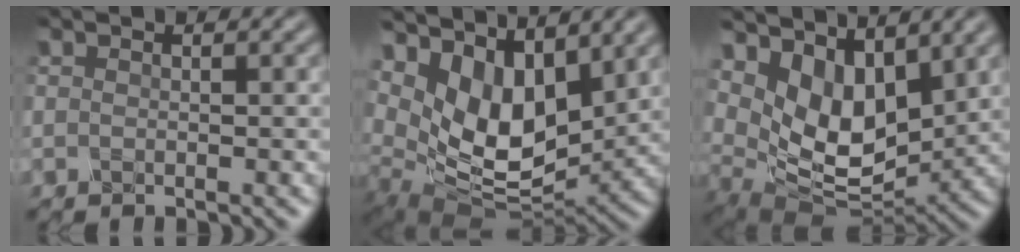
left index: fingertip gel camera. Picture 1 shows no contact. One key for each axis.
{"total": 9.8, "fx": 4.0, "fy": 5.1, "fz": 7.4, "tx": -0.143, "ty": -0.012, "tz": 0.083}
{"total": 7.8, "fx": 3.6, "fy": 4.3, "fz": 5.4, "tx": -0.119, "ty": -0.011, "tz": 0.072}